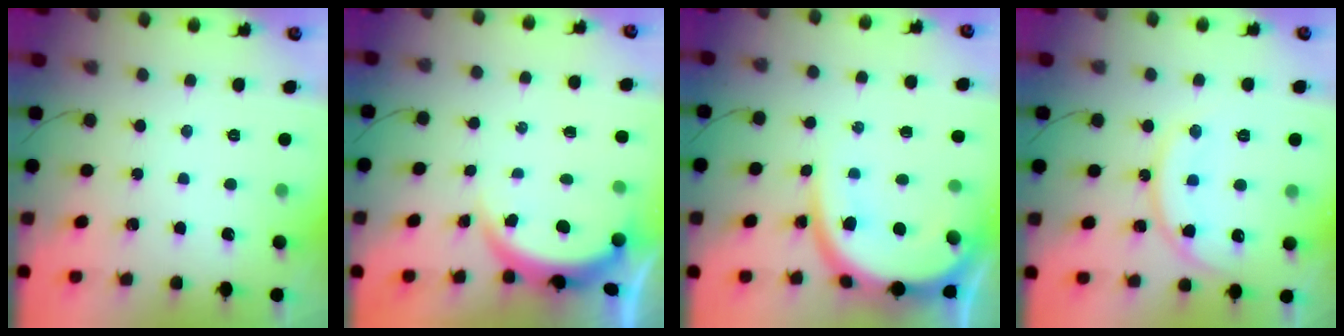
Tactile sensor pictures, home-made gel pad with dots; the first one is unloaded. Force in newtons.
{"total": 3.8, "press": 3.7, "slide": 0.7}
{"total": 12.7, "press": 12.7, "slide": 1.1}
{"total": 13.2, "press": 13.1, "slide": 1.2}